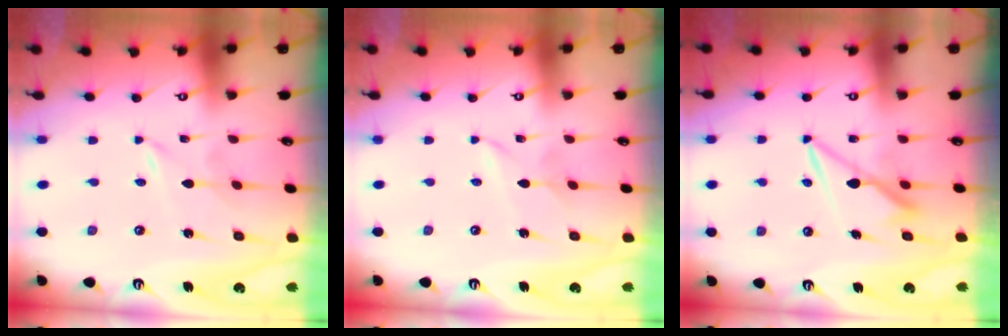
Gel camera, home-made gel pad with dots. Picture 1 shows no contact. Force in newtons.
{"total": 1.6, "press": 1.6, "slide": 0.2}
{"total": 7.6, "press": 7.5, "slide": 1.0}